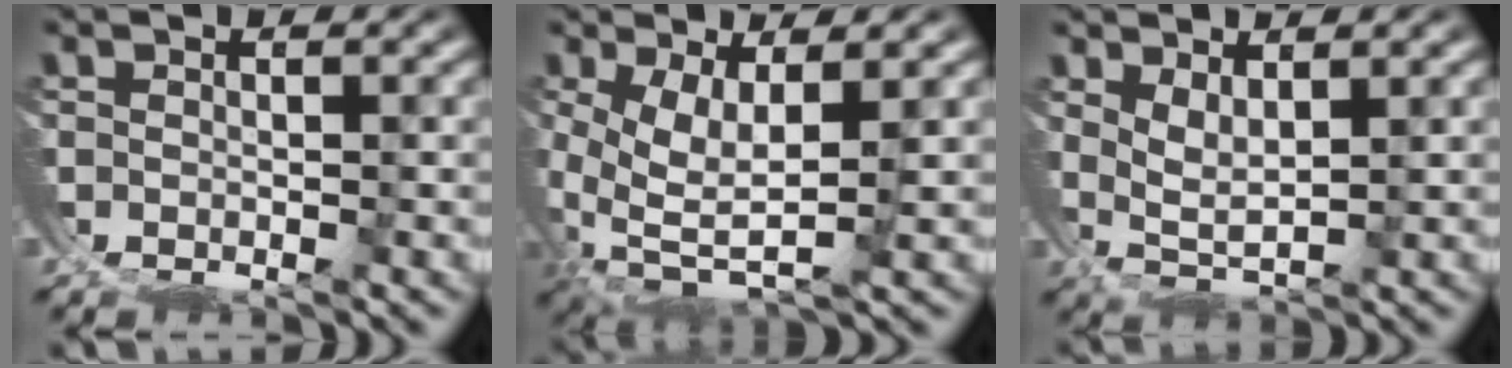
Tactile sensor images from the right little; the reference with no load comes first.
{"total": 9.0, "force": [-1.9, 6.6, 5.8], "torque": [-0.158, -0.061, -0.005]}
{"total": 5.8, "force": [0.7, 4.8, 3.1], "torque": [-0.085, -0.012, 0.008]}